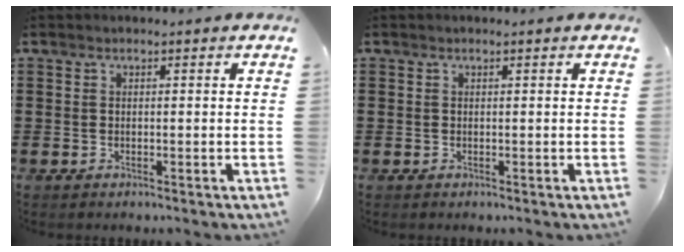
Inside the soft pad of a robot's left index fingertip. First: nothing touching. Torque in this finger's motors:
{"motor_torque": [2.14, 0.00, -0.41, -0.11]}